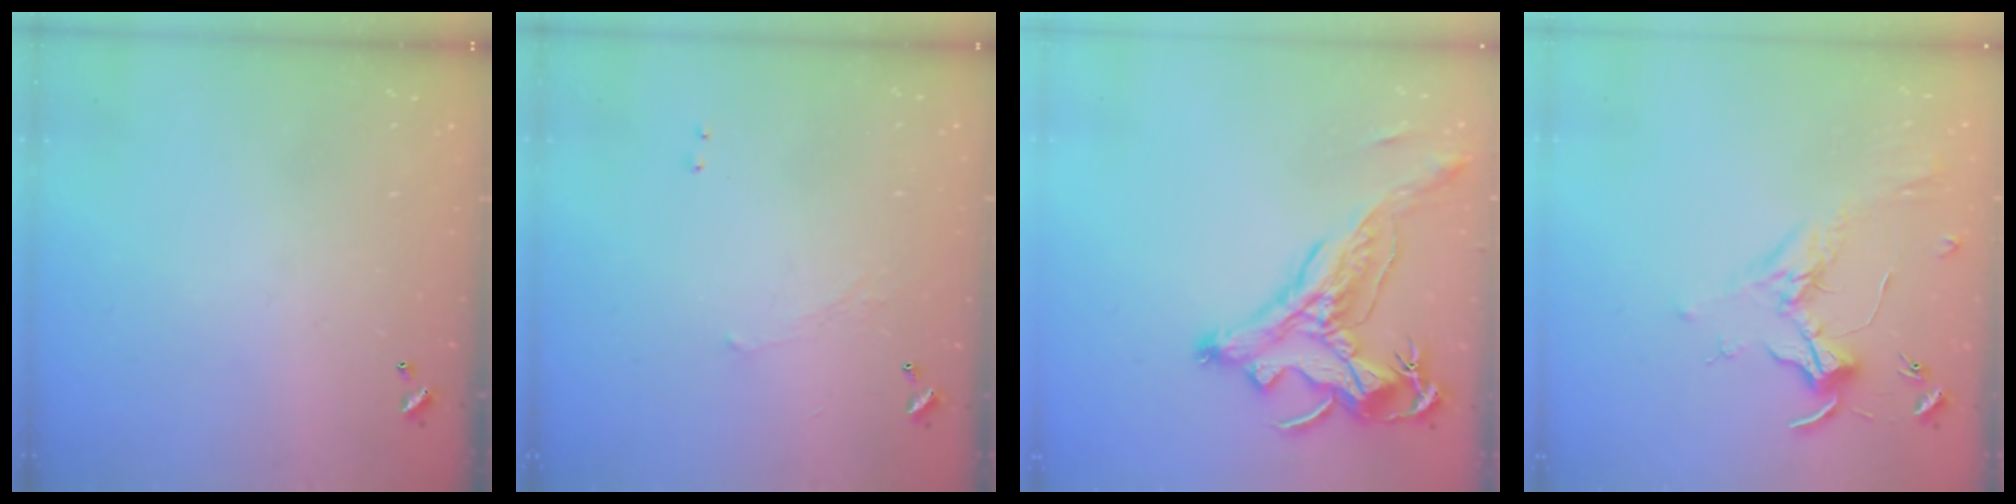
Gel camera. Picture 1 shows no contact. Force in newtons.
{"total": 0.6, "press": 0.2, "slide": 0.5}
{"total": 2.9, "press": 2.5, "slide": 1.3}
{"total": 1.8, "press": 1.6, "slide": 0.7}